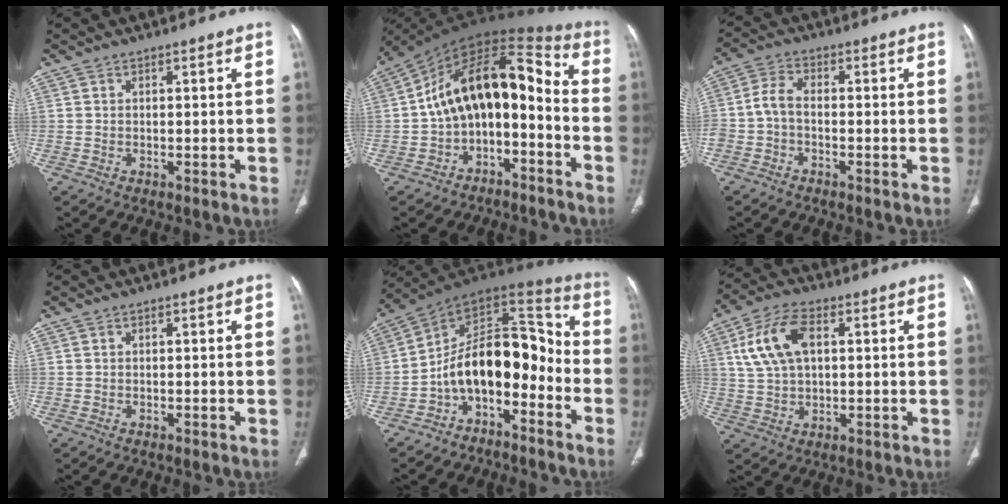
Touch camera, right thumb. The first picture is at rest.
{"total": 16.2, "force": [-3.8, 9.6, 12.5], "torque": [-0.178, 0.109, -0.064]}
{"total": 4.6, "force": [-1.3, 2.3, 3.7], "torque": [-0.084, 0.020, -0.036]}
{"total": 0.0}
{"total": 15.3, "force": [-5.9, 8.8, 11.0], "torque": [-0.143, 0.111, -0.109]}
{"total": 11.1, "force": [3.0, 6.2, 8.6], "torque": [-0.172, 0.011, 0.056]}